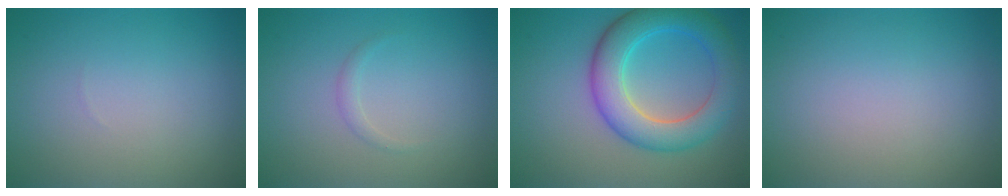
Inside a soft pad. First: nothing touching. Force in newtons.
{"total": 0.8, "press": 0.8, "slide": 0.0}
{"total": 6.7, "press": 6.7, "slide": 0.3}
{"total": 0.0}